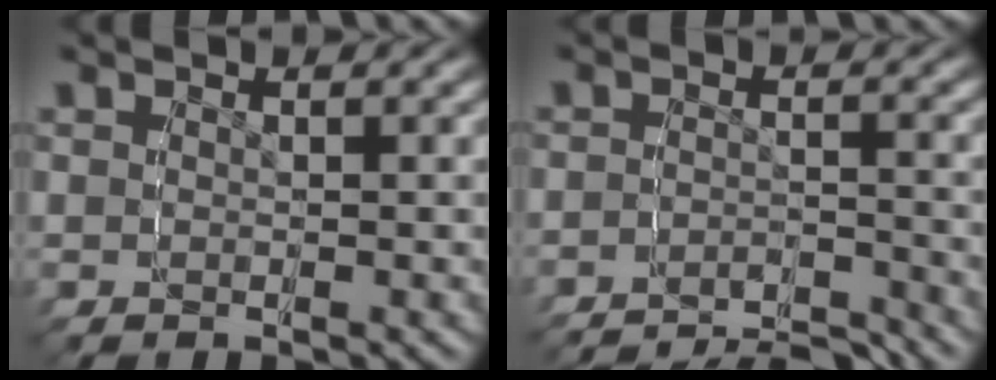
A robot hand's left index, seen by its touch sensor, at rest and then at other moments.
{"total": 8.1, "force": [-8.0, 1.1, 1.0], "torque": [0.009, -0.019, -0.132]}